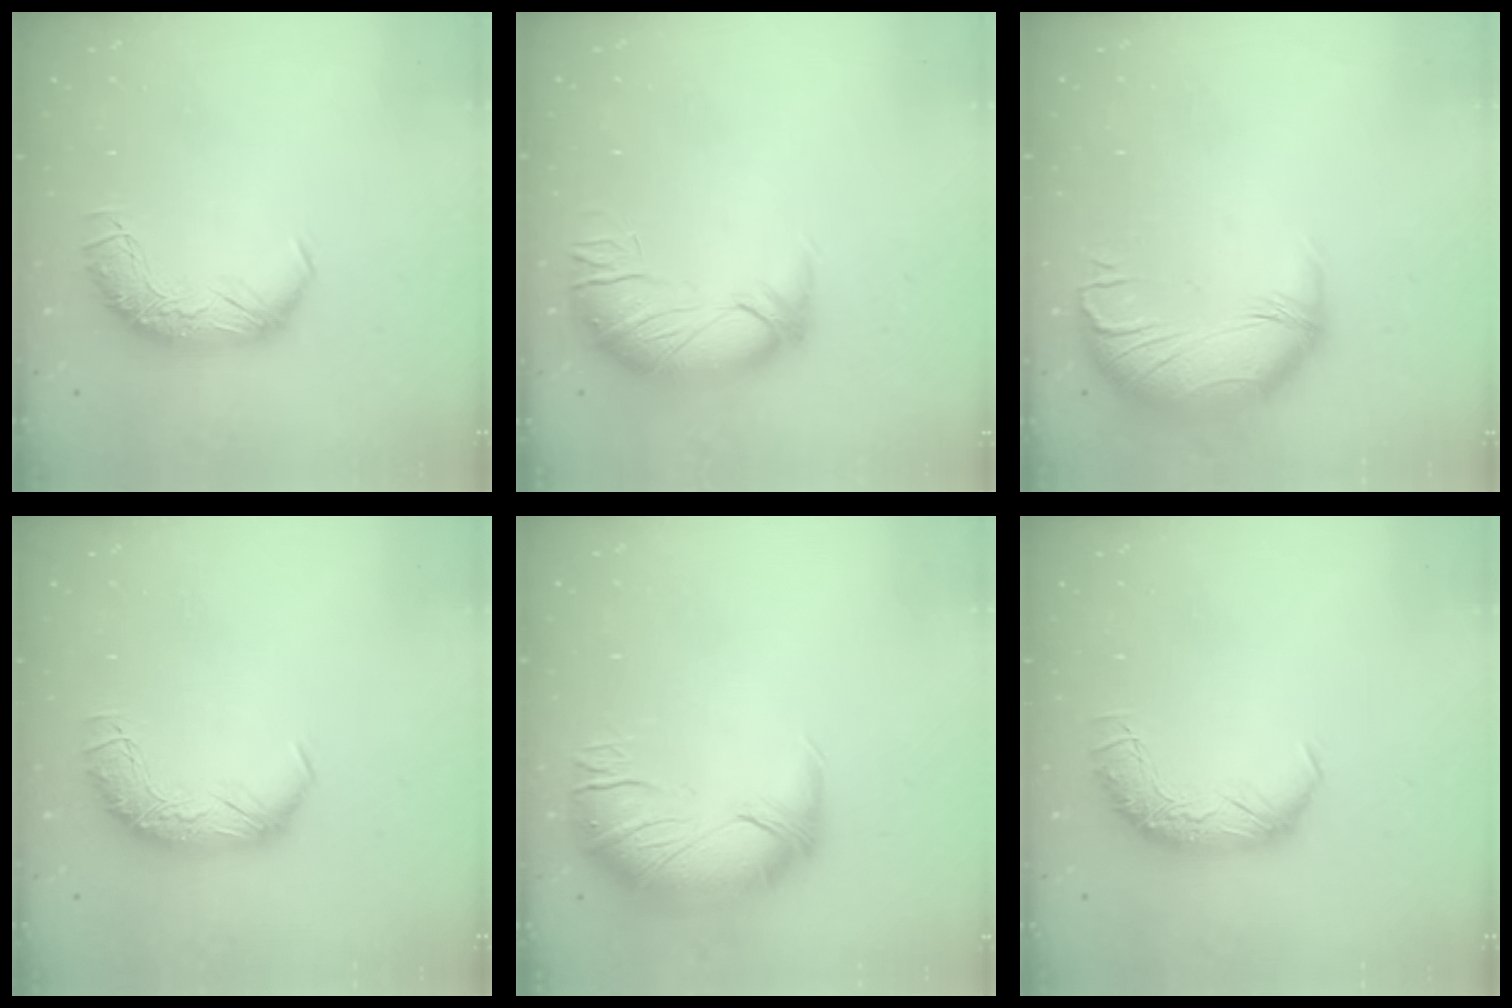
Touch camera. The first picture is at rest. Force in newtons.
{"total": 2.9, "press": 1.4, "slide": 2.5}
{"total": 3.5, "press": 2.8, "slide": 2.1}
{"total": 0.0}
{"total": 2.7, "press": 0.8, "slide": 2.6}
{"total": 0.0}